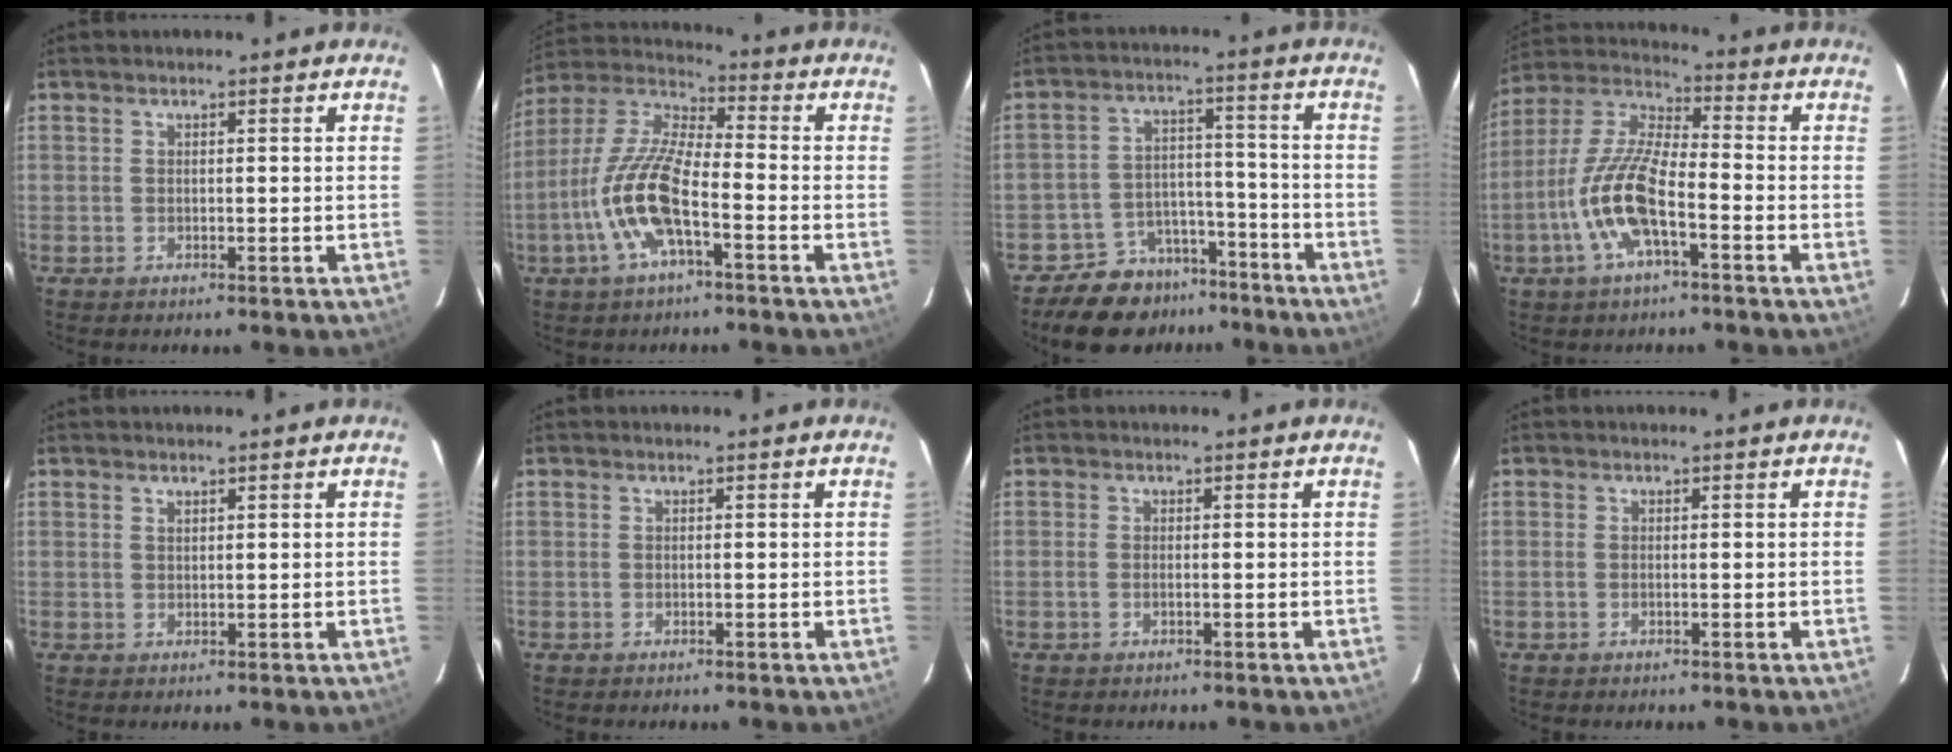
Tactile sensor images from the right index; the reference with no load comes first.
{"total": 13.7, "force": [-5.2, 3.9, 12.1], "torque": [-0.256, -0.002, -0.106]}
{"total": 11.4, "force": [-9.1, 6.3, 2.7], "torque": [-0.062, 0.039, -0.126]}
{"total": 13.4, "force": [-5.1, 4.0, 11.7], "torque": [-0.247, -0.001, -0.103]}
{"total": 0.8, "force": [0.7, 0.3, 0.2], "torque": [-0.004, 0.001, 0.012]}
{"total": 0.0}
{"total": 1.1, "force": [-0.2, 0.3, 1.0], "torque": [-0.022, 0.000, -0.006]}
{"total": 0.6, "force": [-0.1, 0.1, 0.6], "torque": [-0.014, 0.000, -0.004]}